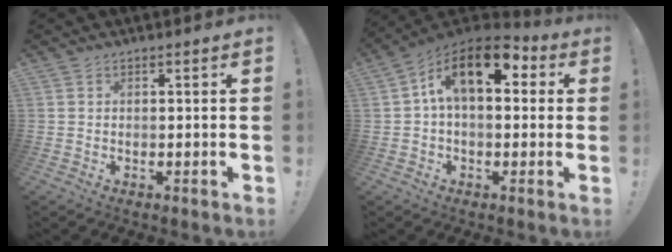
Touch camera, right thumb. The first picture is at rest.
{"total": 14.6, "force": [5.3, 7.5, 11.4], "torque": [-0.193, -0.010, 0.093]}